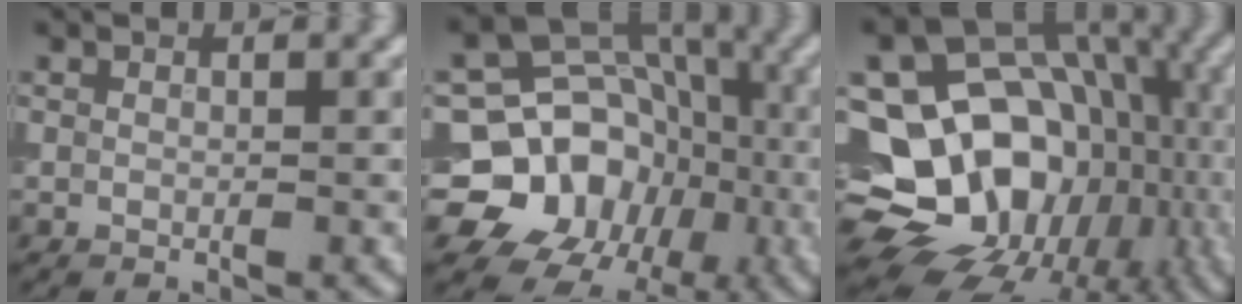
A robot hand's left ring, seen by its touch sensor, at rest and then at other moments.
{"total": 15.0, "force": [-4.0, 13.2, 5.9], "torque": [-0.085, -0.008, -0.098]}
{"total": 18.9, "force": [-4.8, 15.4, 9.9], "torque": [-0.146, -0.006, -0.083]}